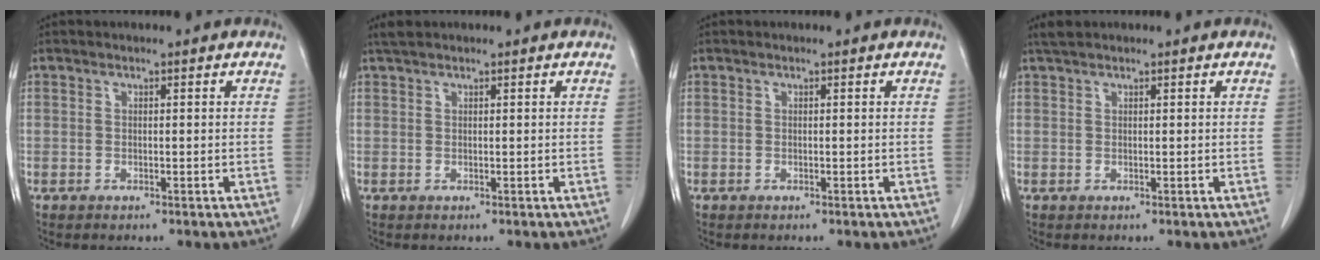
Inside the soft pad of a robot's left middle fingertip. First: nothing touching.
{"total": 1.4, "force": [1.2, 0.1, 0.6], "torque": [-0.019, 0.013, 0.027]}
{"total": 0.0}
{"total": 1.4, "force": [1.3, 0.1, 0.6], "torque": [-0.018, 0.012, 0.028]}